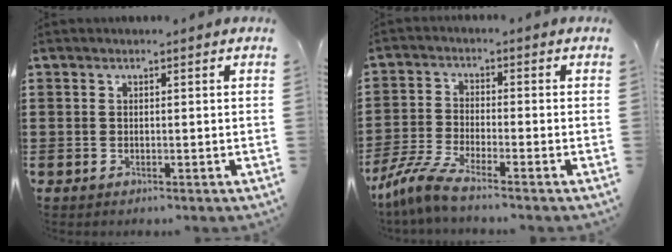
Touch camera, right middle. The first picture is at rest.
{"total": 5.2, "force": [-4.3, 0.1, 2.8], "torque": [-0.082, -0.020, -0.091]}